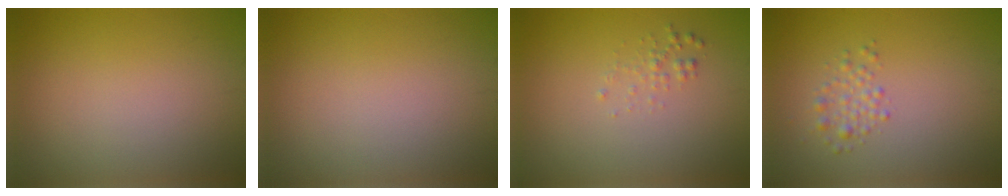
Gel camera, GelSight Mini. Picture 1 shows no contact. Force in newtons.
{"total": 0.0}
{"total": 0.9, "press": 0.9, "slide": 0.1}
{"total": 1.6, "press": 1.6, "slide": 0.1}